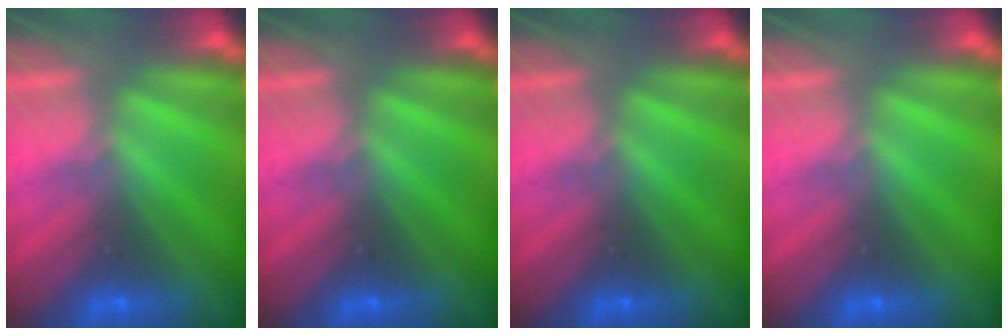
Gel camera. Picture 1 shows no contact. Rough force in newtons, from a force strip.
{"total": 0.0}
{"total": 0.0}
{"total": 0.0}